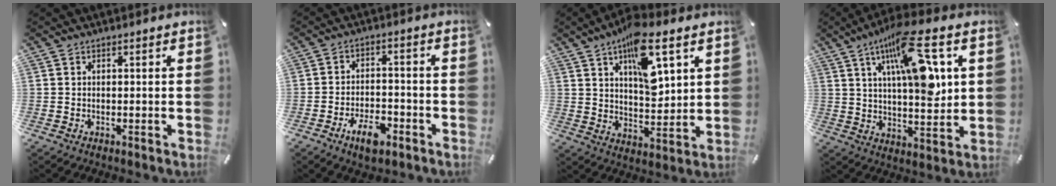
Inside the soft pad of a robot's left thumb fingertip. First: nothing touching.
{"total": 7.7, "force": [-4.7, 3.8, 4.8], "torque": [-0.088, 0.020, -0.082]}
{"total": 14.2, "force": [7.5, 6.1, 10.4], "torque": [-0.156, -0.031, 0.126]}
{"total": 17.8, "force": [7.2, 6.3, 14.9], "torque": [-0.252, -0.025, 0.112]}